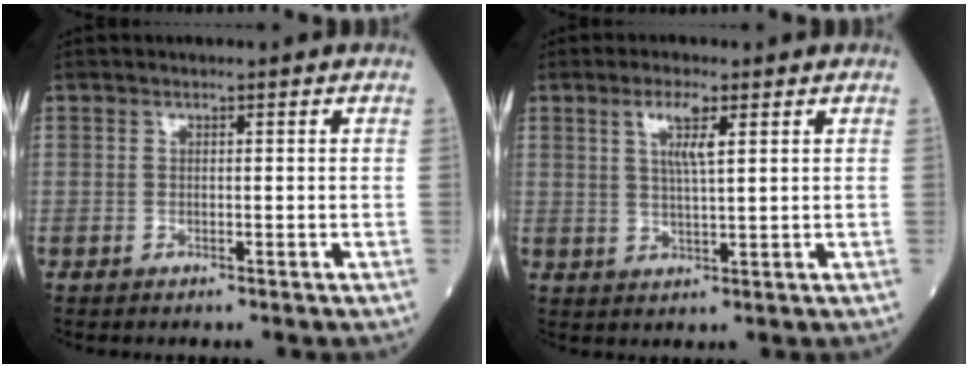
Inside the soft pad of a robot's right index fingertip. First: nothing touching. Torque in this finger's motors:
{"motor_torque": [0.69, 0.47, 0.28, 0.10]}